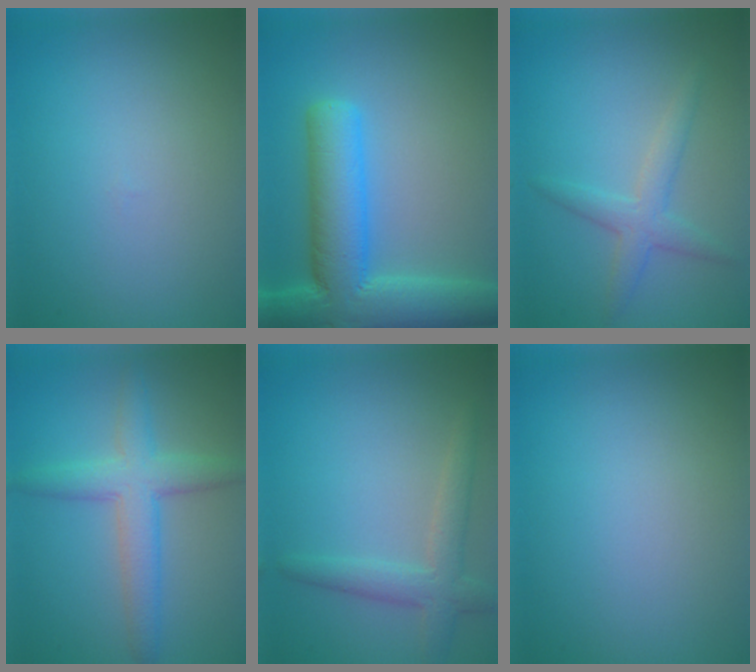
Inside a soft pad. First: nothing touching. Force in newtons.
{"total": 10.3, "press": 10.3, "slide": 0.5}
{"total": 2.6, "press": 2.6, "slide": 0.2}
{"total": 4.4, "press": 4.4, "slide": 0.2}
{"total": 3.2, "press": 3.1, "slide": 0.3}
{"total": 0.0}